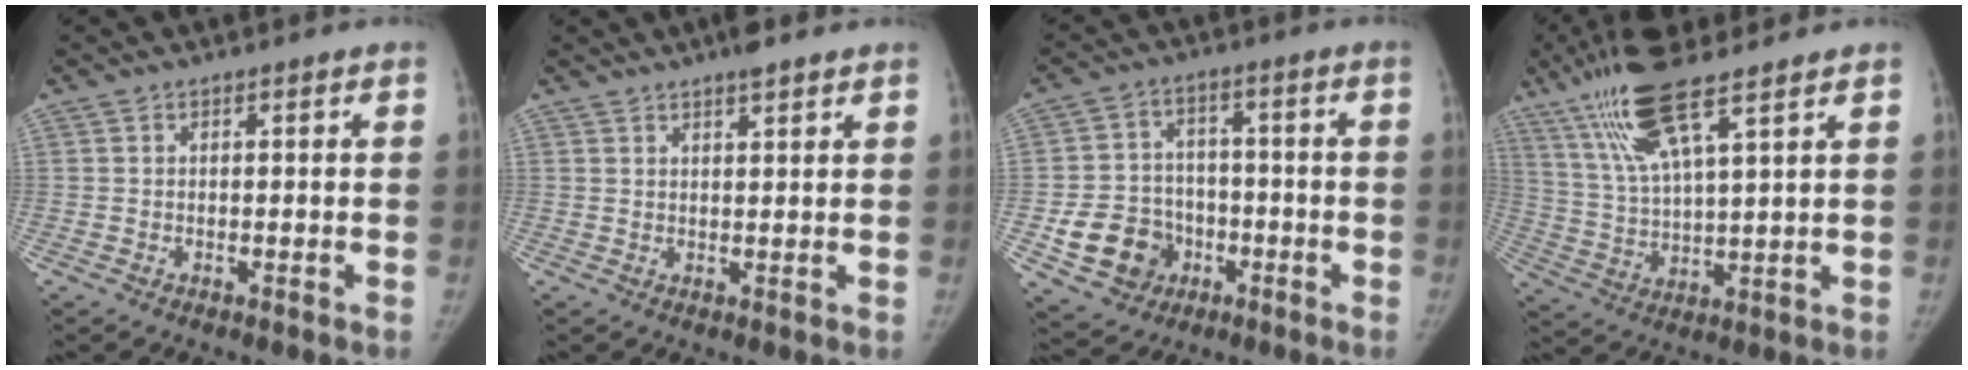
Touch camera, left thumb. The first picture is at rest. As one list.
[{"total": 3.3, "force": [2.5, 0.8, 2.0], "torque": [-0.026, -0.008, 0.039]}, {"total": 11.3, "force": [-3.8, 9.8, 4.2], "torque": [-0.048, 0.026, -0.053]}, {"total": 13.7, "force": [8.9, 2.7, 10.1], "torque": [-0.208, -0.025, 0.180]}]